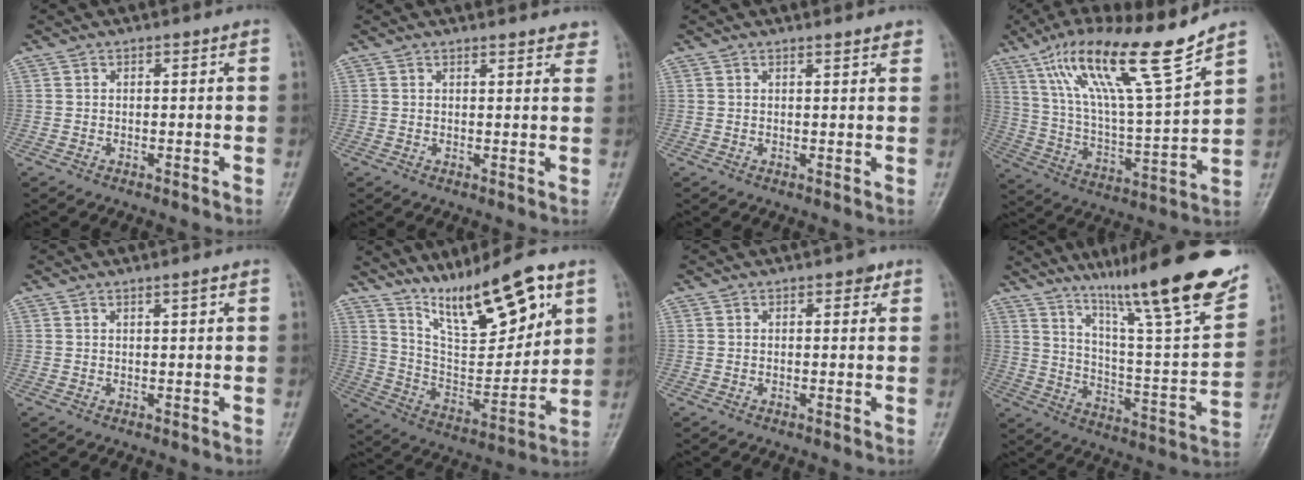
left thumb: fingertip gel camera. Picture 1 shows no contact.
{"total": 3.6, "force": [3.2, 1.0, 1.2], "torque": [0.000, -0.014, 0.028]}
{"total": 1.9, "force": [1.7, 0.3, 0.9], "torque": [-0.007, -0.006, 0.021]}
{"total": 19.7, "force": [13.1, 2.1, 14.5], "torque": [-0.241, -0.057, 0.236]}
{"total": 1.1, "force": [0.7, 0.0, 0.9], "torque": [-0.014, -0.003, 0.011]}
{"total": 18.8, "force": [11.5, 5.7, 13.7], "torque": [-0.189, -0.059, 0.210]}
{"total": 1.5, "force": [0.8, 0.9, 0.9], "torque": [-0.002, 0.000, 0.006]}
{"total": 25.5, "force": [17.6, 3.5, 18.2], "torque": [-0.255, -0.072, 0.276]}